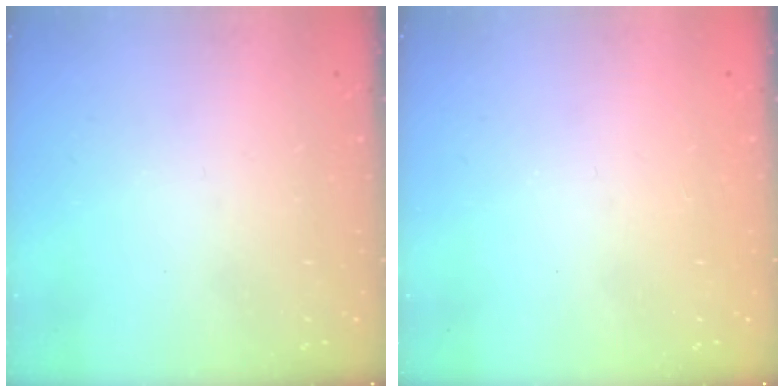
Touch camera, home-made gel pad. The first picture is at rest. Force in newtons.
{"total": 0.9, "press": 0.9, "slide": 0.1}